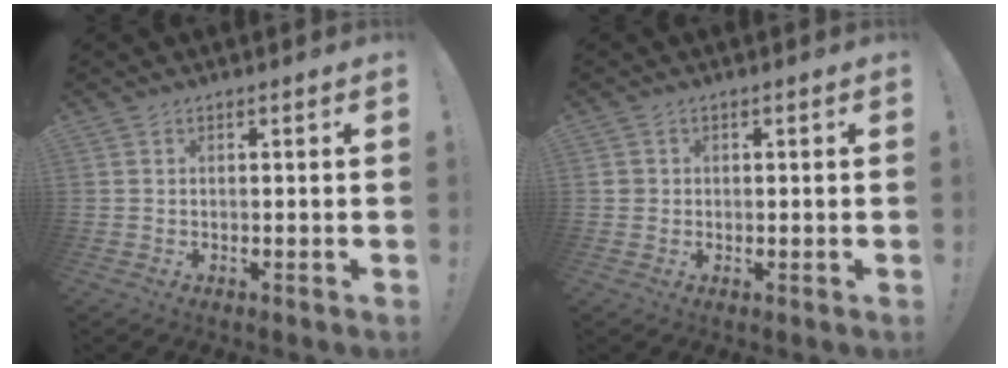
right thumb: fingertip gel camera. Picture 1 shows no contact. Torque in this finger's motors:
{"motor_torque": [0.13, 0.00, 0.04, -0.13, -0.02]}